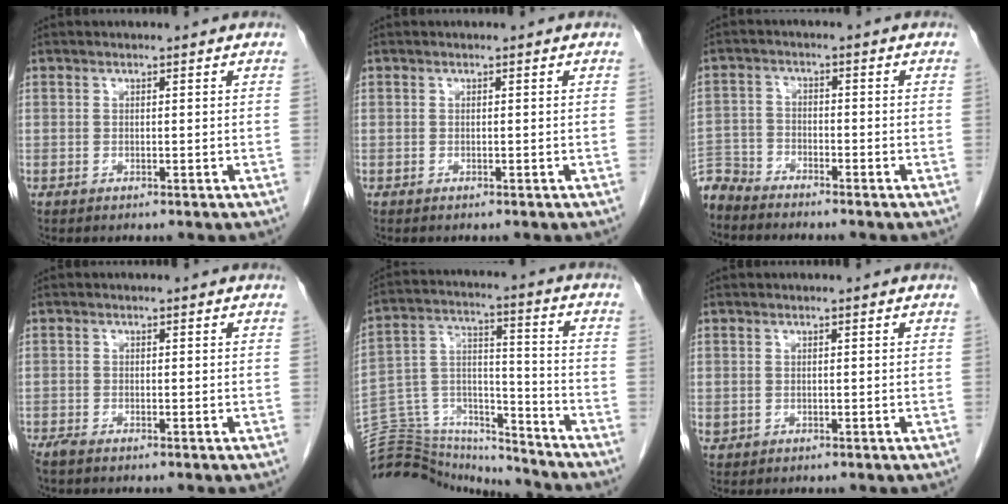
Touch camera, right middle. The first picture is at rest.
{"total": 0.0}
{"total": 5.8, "force": [-5.7, 1.1, 0.1], "torque": [0.003, -0.008, -0.114]}
{"total": 1.2, "force": [-1.1, 0.0, 0.6], "torque": [-0.019, -0.005, -0.024]}
{"total": 21.2, "force": [-20.5, 3.9, 3.6], "torque": [-0.095, 0.041, -0.324]}
{"total": 0.5, "force": [0.0, 0.5, 0.1], "torque": [0.000, 0.002, 0.002]}